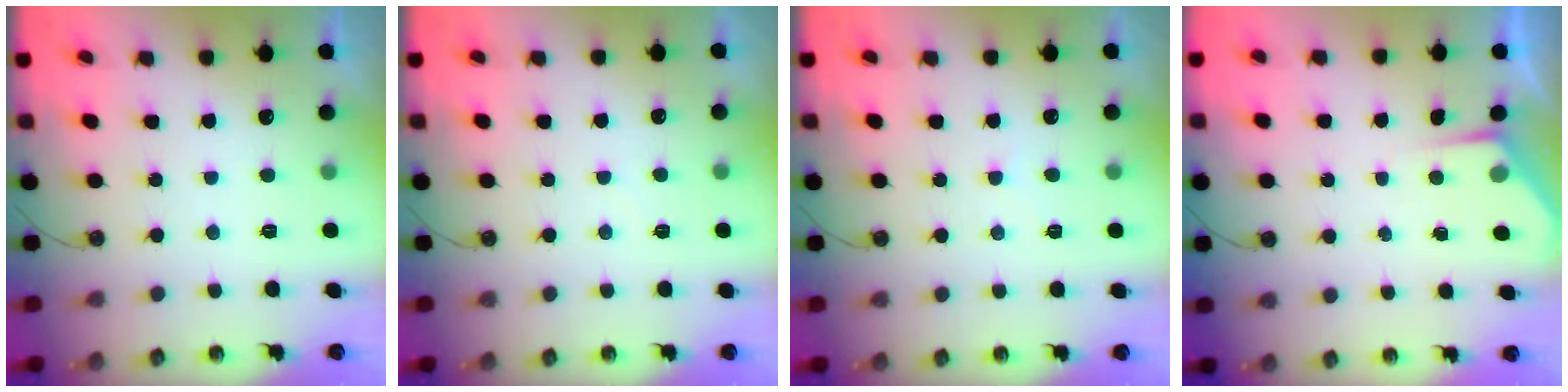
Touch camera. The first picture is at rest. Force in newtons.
{"total": 2.9, "press": 2.9, "slide": 0.5}
{"total": 4.0, "press": 3.9, "slide": 0.5}
{"total": 2.9, "press": 2.8, "slide": 0.5}